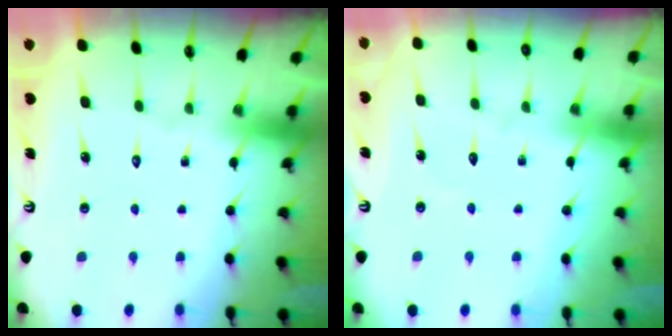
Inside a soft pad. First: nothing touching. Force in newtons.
{"total": 2.0, "press": 2.0, "slide": 0.1}